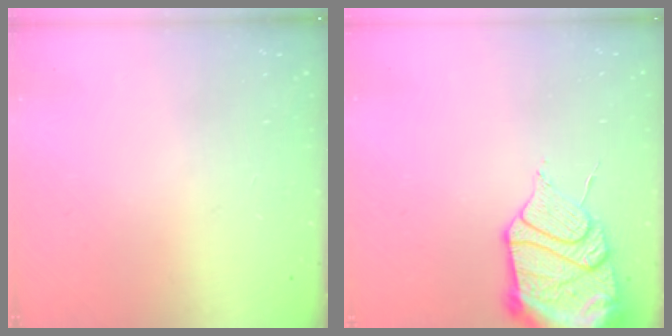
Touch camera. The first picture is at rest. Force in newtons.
{"total": 16.9, "press": 16.3, "slide": 4.2}